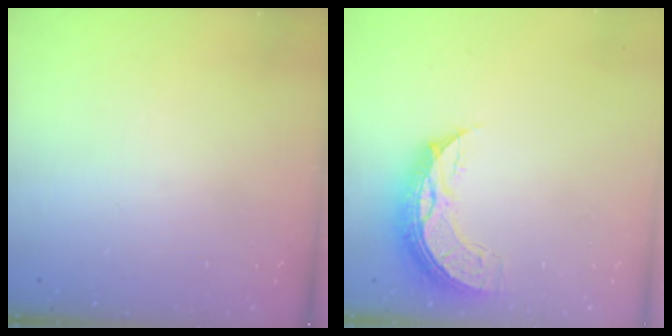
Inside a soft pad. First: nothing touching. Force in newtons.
{"total": 9.2, "press": 9.2, "slide": 0.7}